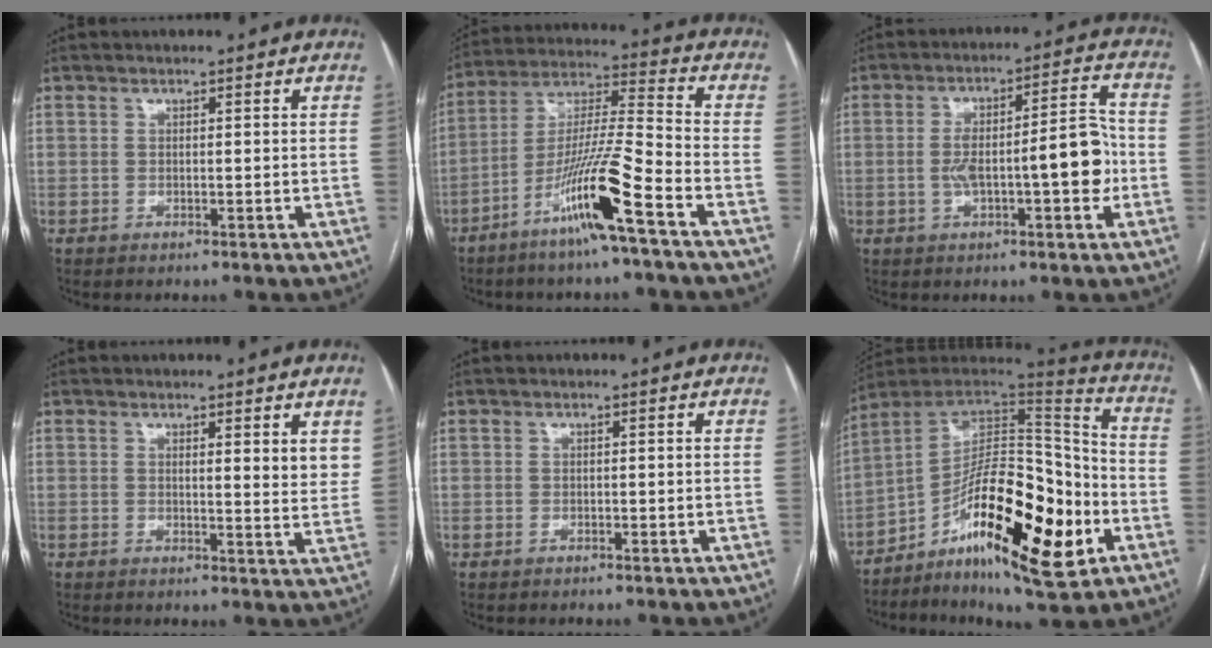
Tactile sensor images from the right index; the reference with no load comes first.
{"total": 14.2, "force": [-7.6, -0.8, 12.0], "torque": [-0.237, -0.015, -0.144]}
{"total": 12.2, "force": [-1.9, 2.6, 11.8], "torque": [-0.191, 0.033, -0.024]}
{"total": 4.0, "force": [2.3, 0.7, 3.3], "torque": [-0.040, -0.018, 0.026]}
{"total": 0.0}
{"total": 22.4, "force": [-8.2, 6.6, 19.7], "torque": [-0.324, 0.008, -0.126]}